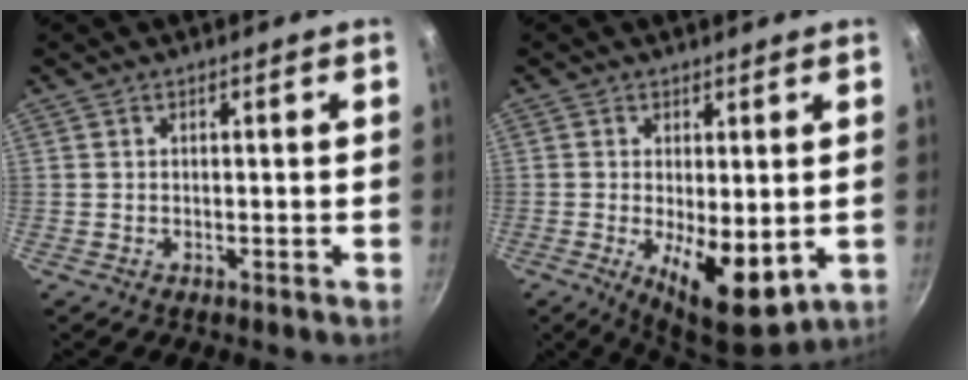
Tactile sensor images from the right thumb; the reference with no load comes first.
{"total": 10.5, "force": [-1.4, 4.4, 9.5], "torque": [-0.133, -0.017, -0.008]}